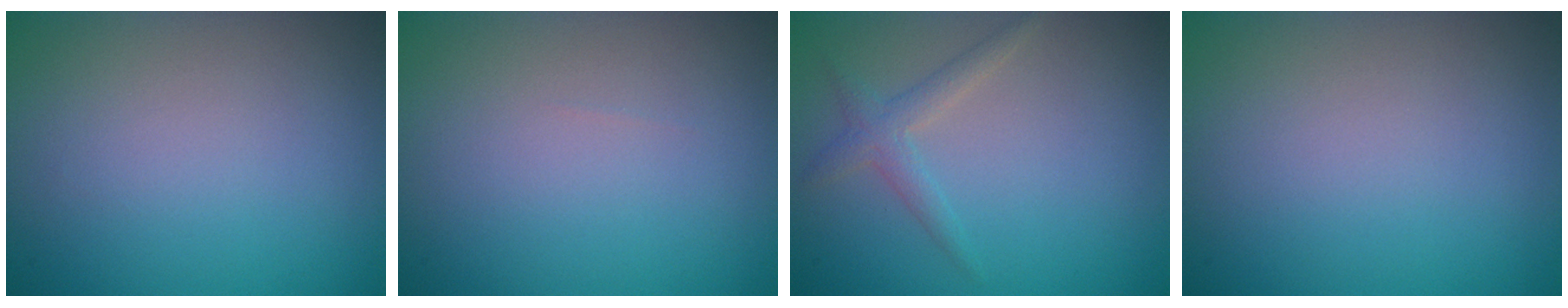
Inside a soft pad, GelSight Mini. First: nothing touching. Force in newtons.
{"total": 0.0}
{"total": 1.8, "press": 1.8, "slide": 0.1}
{"total": 0.0}